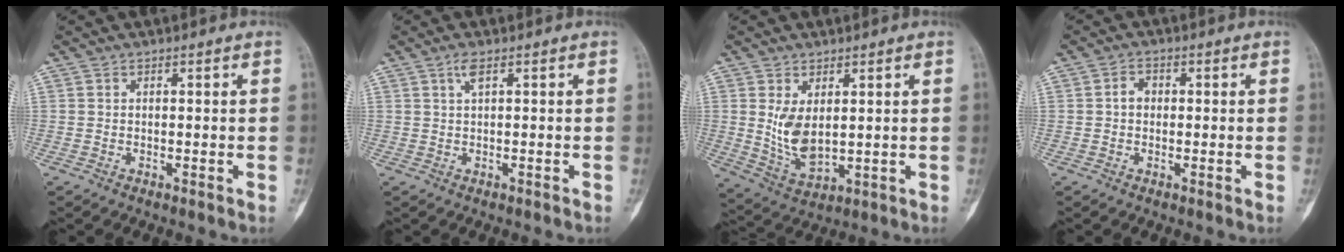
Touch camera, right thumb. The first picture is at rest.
{"total": 1.6, "force": [0.5, 0.3, 1.5], "torque": [-0.036, 0.008, 0.011]}
{"total": 7.5, "force": [1.4, 4.1, 6.2], "torque": [-0.106, -0.018, 0.044]}
{"total": 2.4, "force": [0.0, 1.9, 1.4], "torque": [-0.016, 0.010, -0.005]}